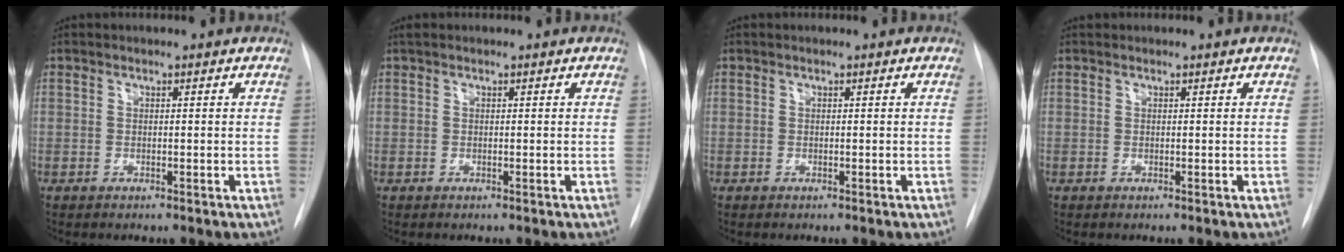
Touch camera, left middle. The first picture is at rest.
{"total": 0.5, "force": [0.4, 0.2, 0.2], "torque": [-0.013, 0.014, 0.009]}
{"total": 0.0}
{"total": 0.0}